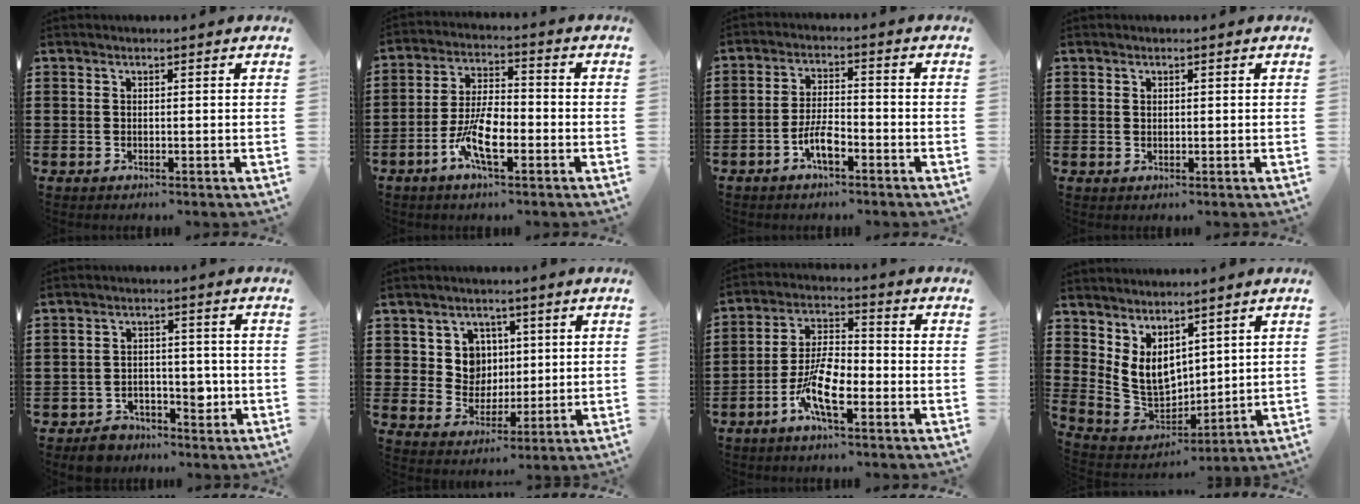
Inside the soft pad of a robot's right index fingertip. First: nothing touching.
{"total": 8.1, "force": [-3.4, 3.0, 6.7], "torque": [-0.148, -0.006, -0.068]}
{"total": 4.8, "force": [-2.6, 1.6, 3.6], "torque": [-0.090, 0.001, -0.055]}
{"total": 0.6, "force": [0.3, 0.5, 0.2], "torque": [-0.006, 0.003, 0.006]}
{"total": 4.8, "force": [-3.0, 3.4, 1.8], "torque": [-0.033, 0.019, -0.055]}
{"total": 6.5, "force": [1.8, 5.8, 2.4], "torque": [-0.067, 0.017, 0.031]}
{"total": 8.5, "force": [-3.9, 3.2, 6.8], "torque": [-0.150, -0.001, -0.076]}
{"total": 6.6, "force": [3.0, 4.9, 3.3], "torque": [-0.098, -0.016, 0.062]}